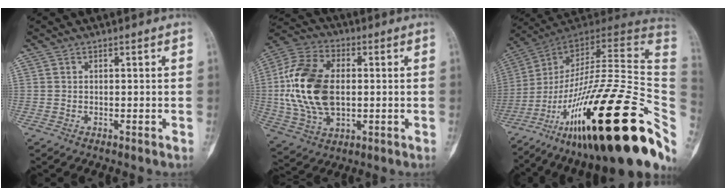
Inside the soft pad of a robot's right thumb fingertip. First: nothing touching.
{"total": 18.9, "force": [0.8, 11.8, 14.7], "torque": [-0.289, 0.010, 0.018]}
{"total": 37.0, "force": [-15.2, 8.9, 32.5], "torque": [-0.444, 0.054, -0.254]}